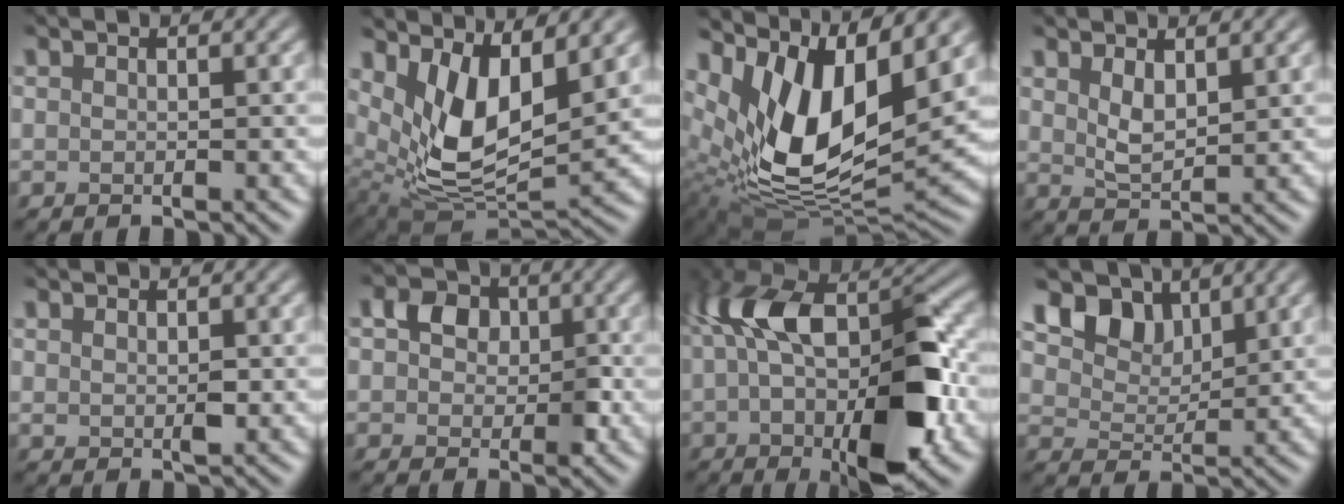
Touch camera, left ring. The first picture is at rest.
{"total": 8.4, "force": [2.5, 4.1, 6.9], "torque": [-0.131, -0.018, 0.043]}
{"total": 12.2, "force": [3.8, 5.8, 10.1], "torque": [-0.191, -0.004, 0.066]}
{"total": 2.1, "force": [0.8, 1.0, 1.7], "torque": [-0.036, -0.009, 0.012]}
{"total": 1.1, "force": [0.4, 0.6, 0.8], "torque": [-0.016, -0.005, 0.006]}
{"total": 3.5, "force": [-0.3, 2.9, 1.9], "torque": [-0.028, -0.004, -0.024]}
{"total": 14.2, "force": [-1.7, 7.5, 12.0], "torque": [-0.205, 0.004, -0.034]}
{"total": 5.8, "force": [3.3, 3.5, 3.4], "torque": [-0.067, -0.001, 0.040]}